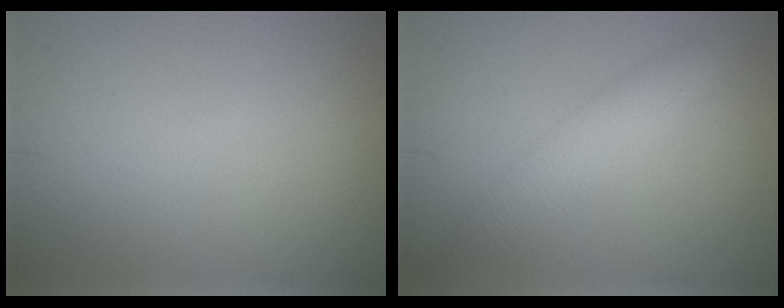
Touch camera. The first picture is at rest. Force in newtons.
{"total": 2.9, "press": 2.9, "slide": 0.1}